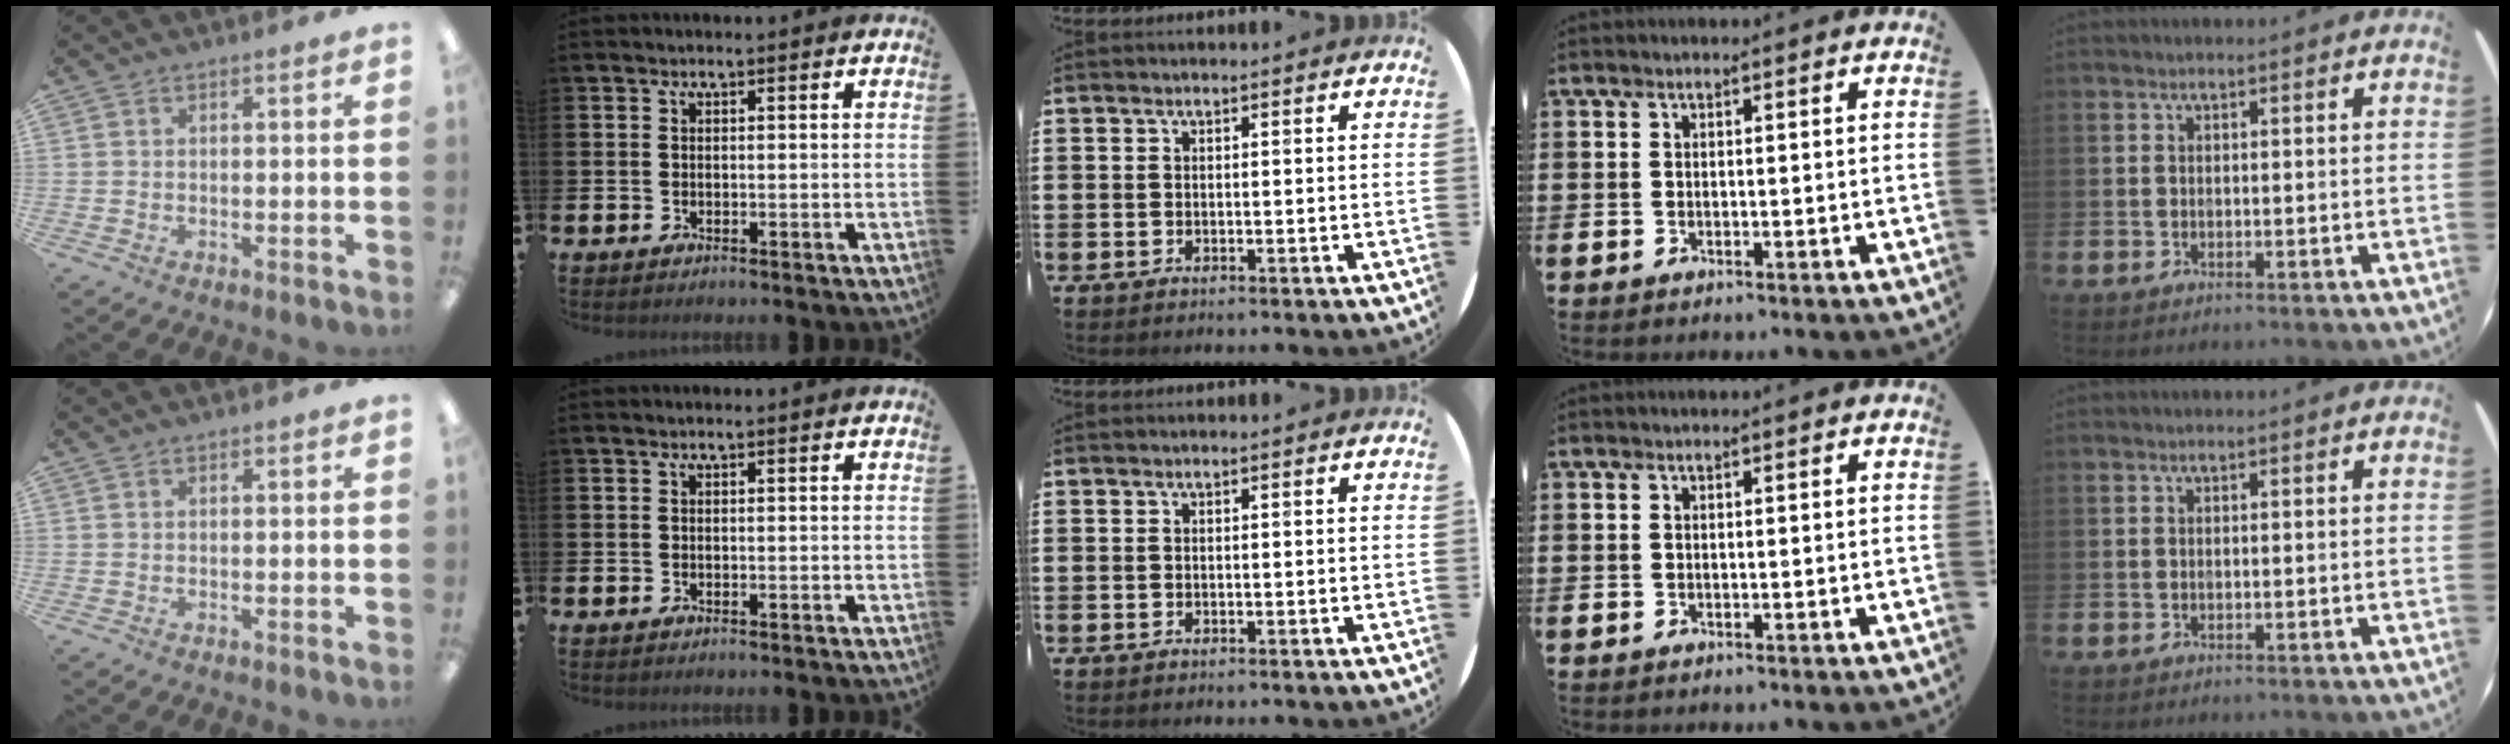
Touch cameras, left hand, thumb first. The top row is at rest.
{}